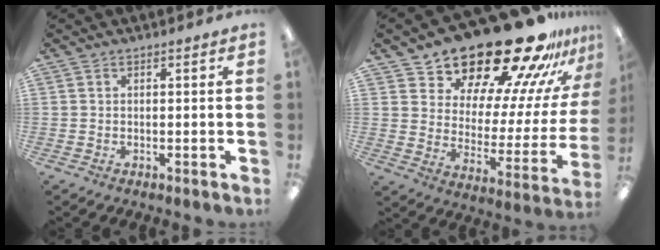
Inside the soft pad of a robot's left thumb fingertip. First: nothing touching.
{"total": 26.1, "force": [22.6, 8.3, 10.0], "torque": [-0.133, -0.183, 0.388]}